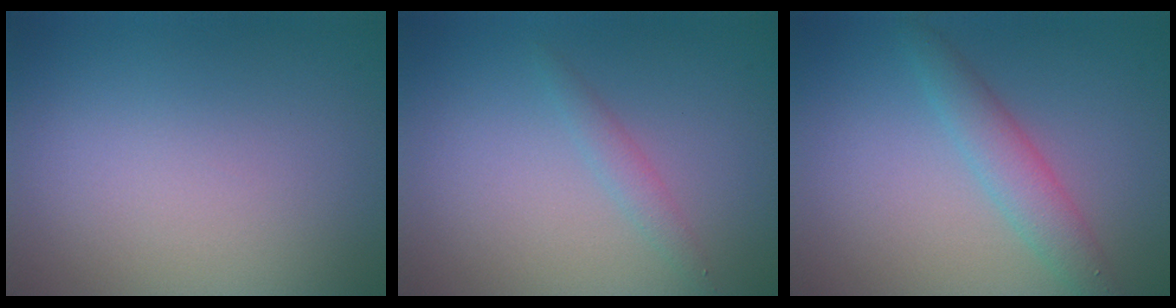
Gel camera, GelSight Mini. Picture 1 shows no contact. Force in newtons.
{"total": 1.3, "press": 1.3, "slide": 0.1}
{"total": 2.9, "press": 2.9, "slide": 0.0}